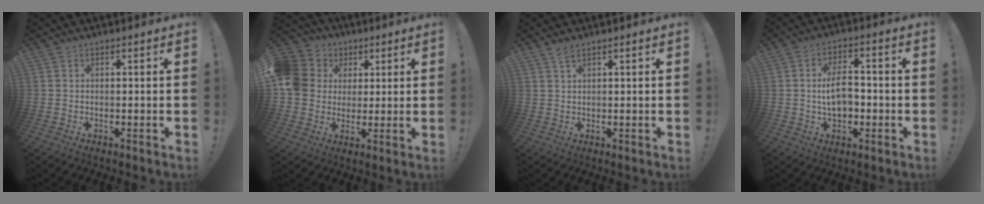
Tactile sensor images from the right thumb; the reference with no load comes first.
{"total": 12.6, "force": [2.3, 11.4, 5.0], "torque": [-0.098, -0.001, 0.050]}
{"total": 2.3, "force": [1.8, 0.5, 1.3], "torque": [-0.020, -0.005, 0.032]}
{"total": 8.7, "force": [-0.8, 5.5, 6.7], "torque": [-0.107, 0.006, -0.014]}